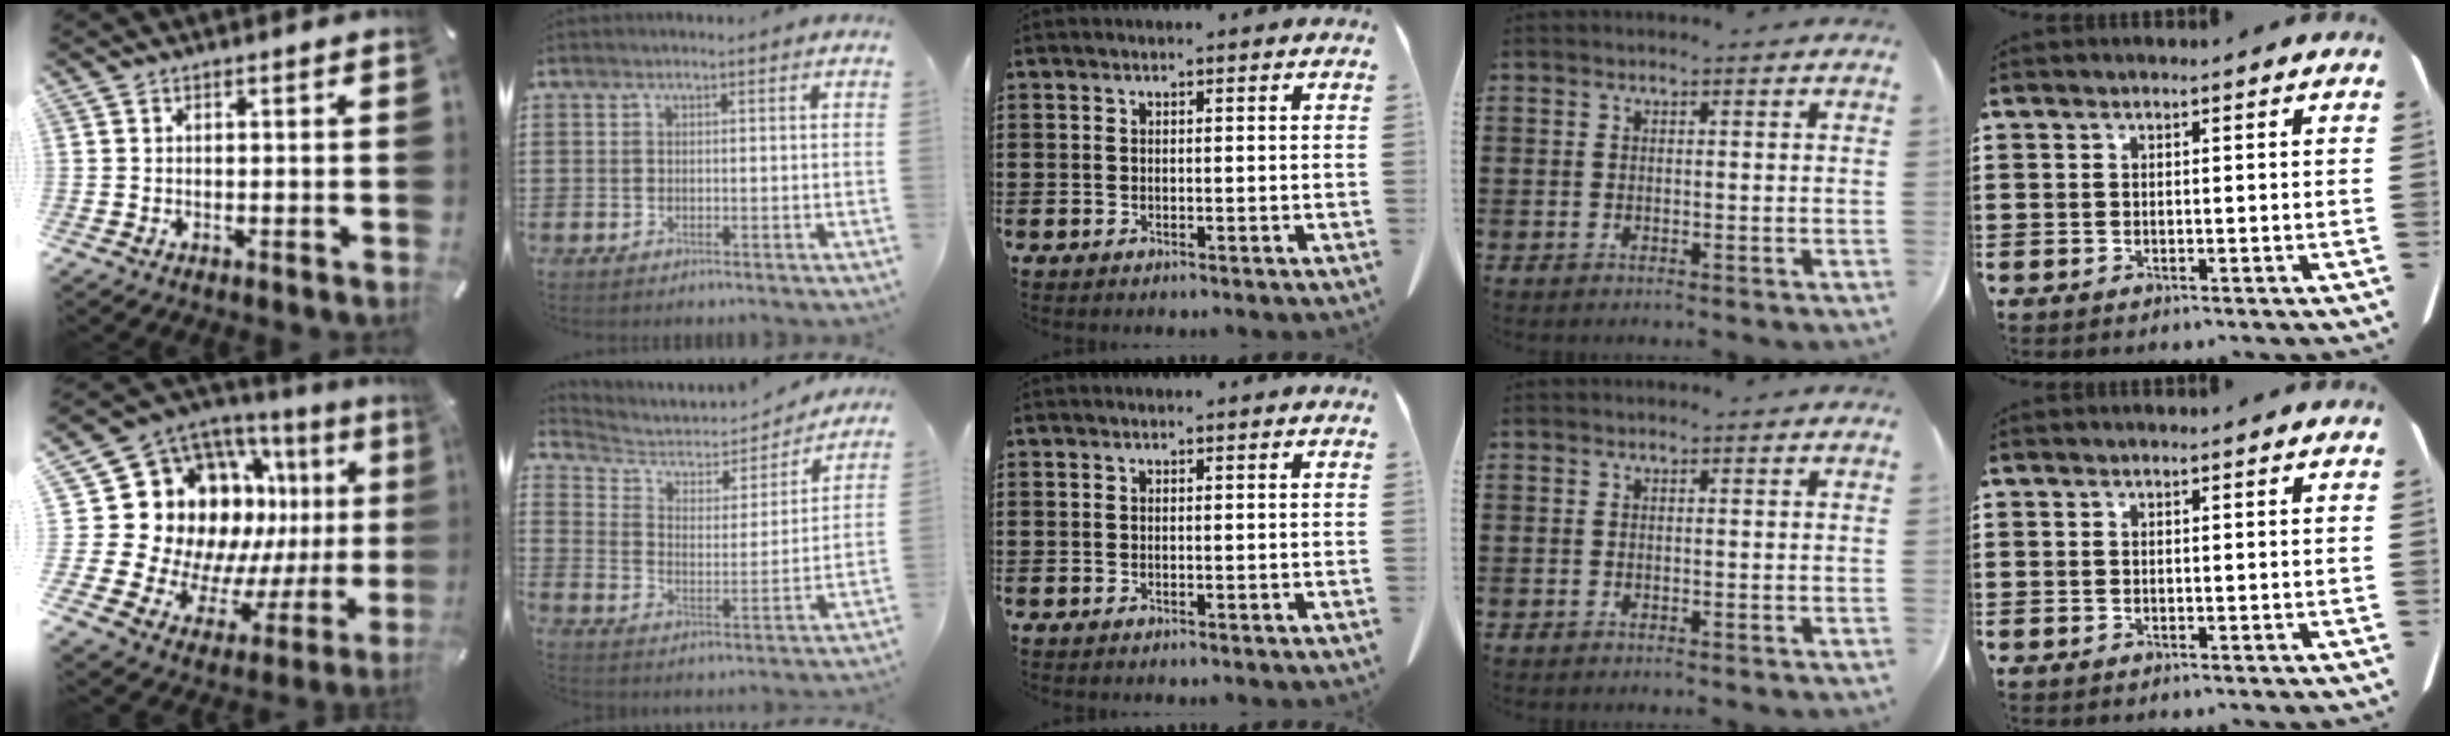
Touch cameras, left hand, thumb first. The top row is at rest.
{"thumb": {"total": 21.8, "force": [5.2, 16.5, 13.3], "torque": [-0.204, -0.097, 0.145]}, "index": {"total": 4.0, "force": [3.3, 2.0, 1.0], "torque": [-0.043, -0.020, 0.050]}}